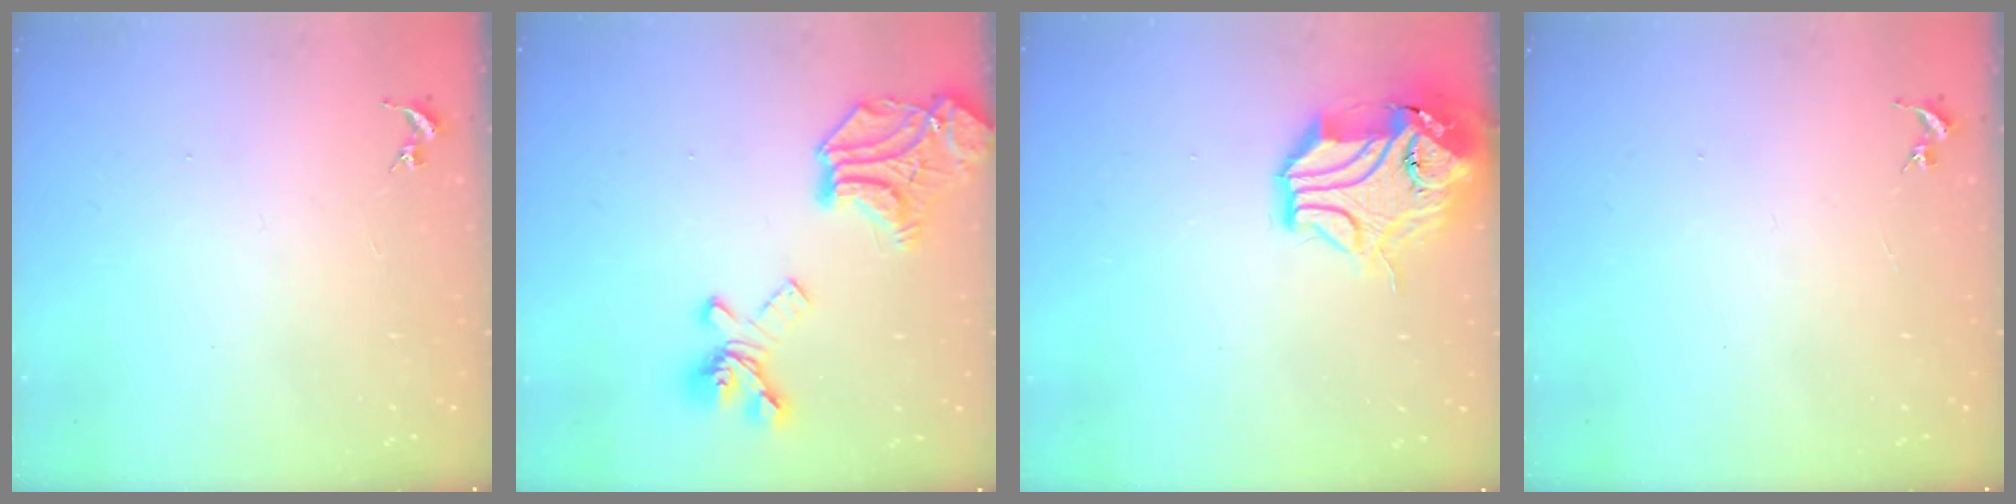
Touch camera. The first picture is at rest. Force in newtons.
{"total": 21.3, "press": 21.2, "slide": 1.6}
{"total": 16.2, "press": 16.1, "slide": 2.2}
{"total": 0.0}